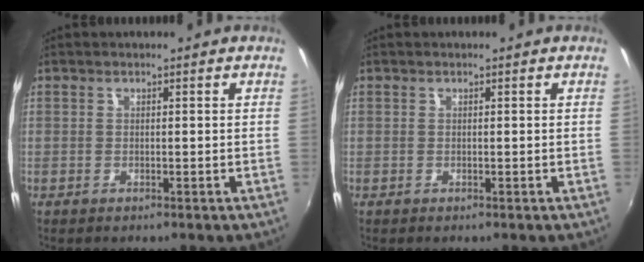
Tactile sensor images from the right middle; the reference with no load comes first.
{"total": 0.0}